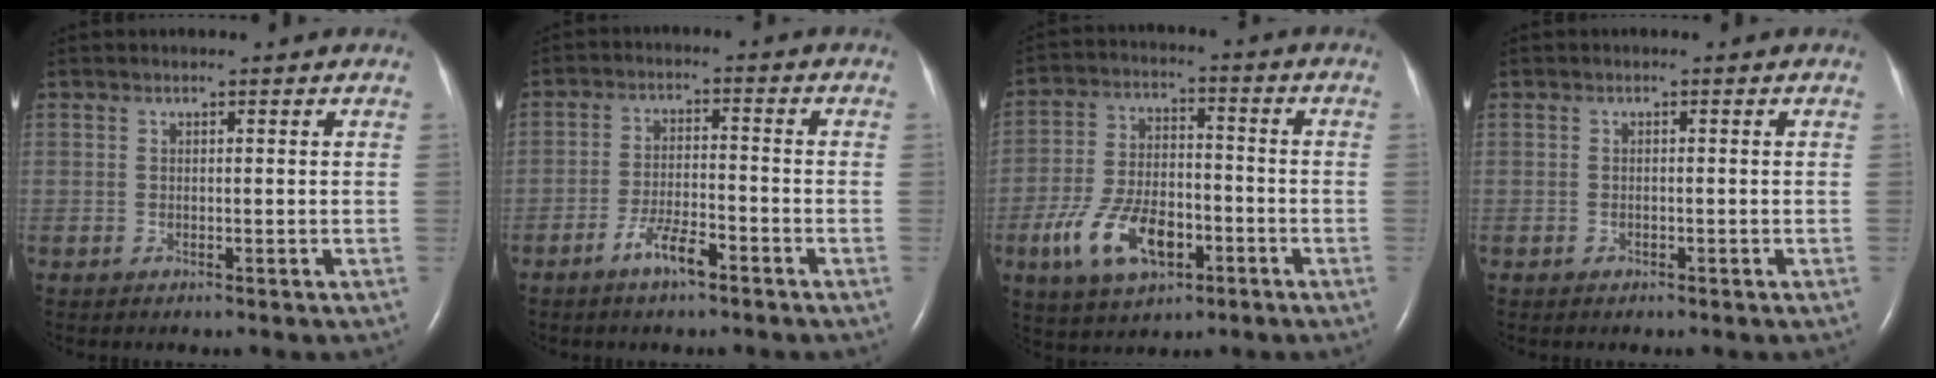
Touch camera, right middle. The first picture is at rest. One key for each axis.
{"total": 5.1, "fx": -3.4, "fy": 0.9, "fz": 3.6, "tx": -0.070, "ty": -0.001, "tz": -0.062}
{"total": 11.7, "fx": -5.0, "fy": 5.8, "fz": 8.8, "tx": -0.189, "ty": 0.002, "tz": -0.083}
{"total": 0.0}